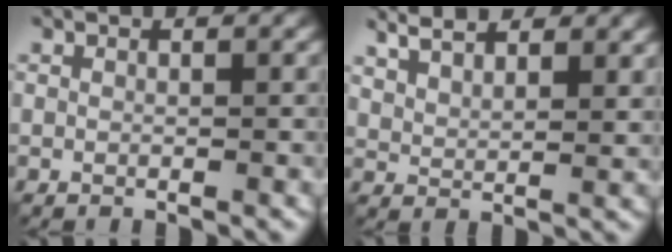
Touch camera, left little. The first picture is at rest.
{"total": 5.9, "force": [4.5, 2.2, 3.3], "torque": [-0.055, 0.016, 0.055]}